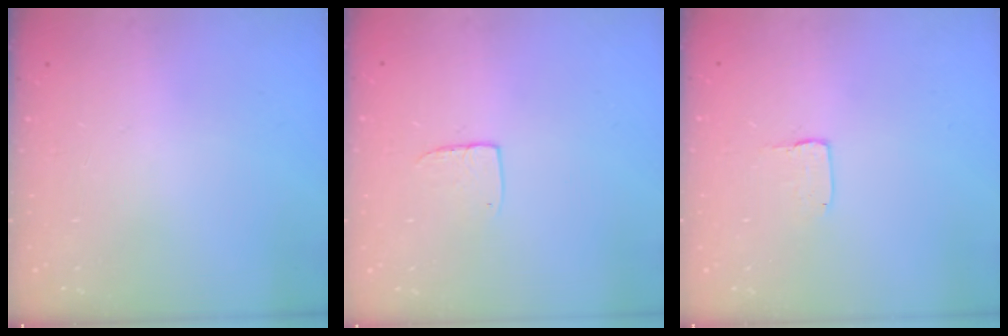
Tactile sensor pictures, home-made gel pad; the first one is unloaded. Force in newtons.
{"total": 5.9, "press": 5.9, "slide": 0.5}
{"total": 1.7, "press": 1.6, "slide": 0.1}